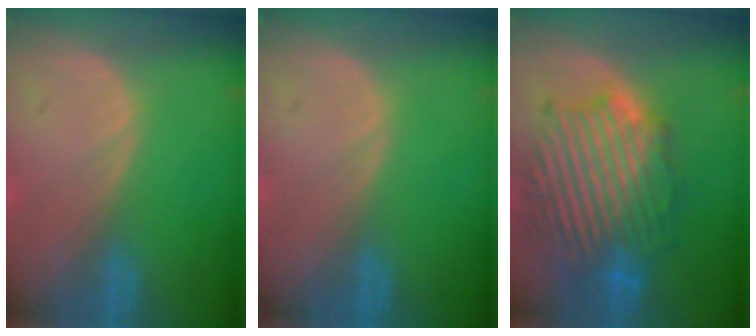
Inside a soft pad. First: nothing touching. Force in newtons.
{"total": 0.0}
{"total": 12.8, "press": 12.7, "slide": 1.0}